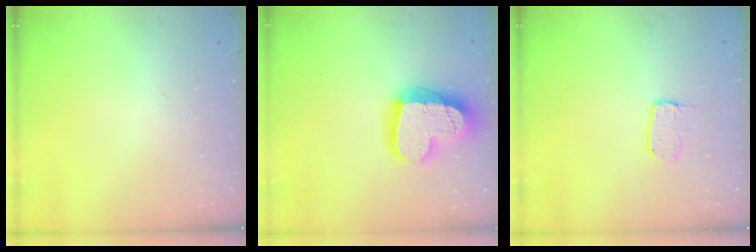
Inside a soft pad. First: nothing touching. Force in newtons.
{"total": 19.1, "press": 19.0, "slide": 2.0}
{"total": 3.8, "press": 3.8, "slide": 0.3}